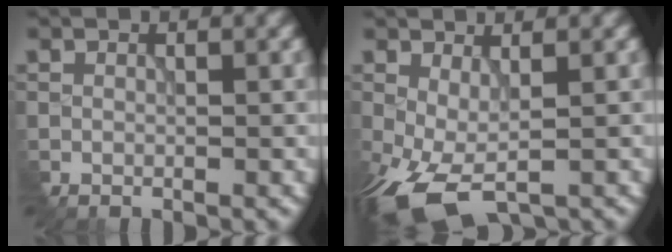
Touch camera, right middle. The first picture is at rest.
{"total": 6.0, "force": [-2.3, 2.7, 4.8], "torque": [-0.123, -0.009, -0.039]}